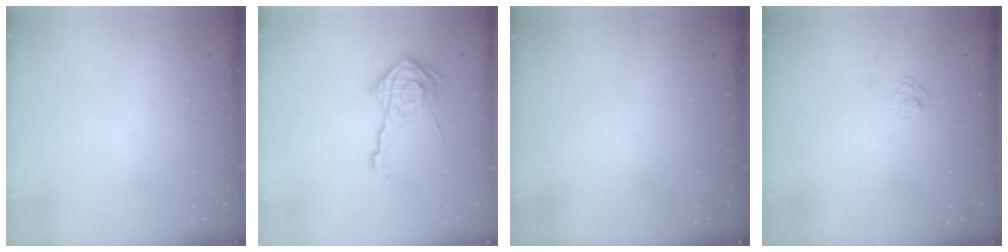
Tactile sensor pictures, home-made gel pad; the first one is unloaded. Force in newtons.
{"total": 17.5, "press": 17.5, "slide": 0.7}
{"total": 2.6, "press": 2.5, "slide": 0.9}
{"total": 3.1, "press": 2.8, "slide": 1.3}